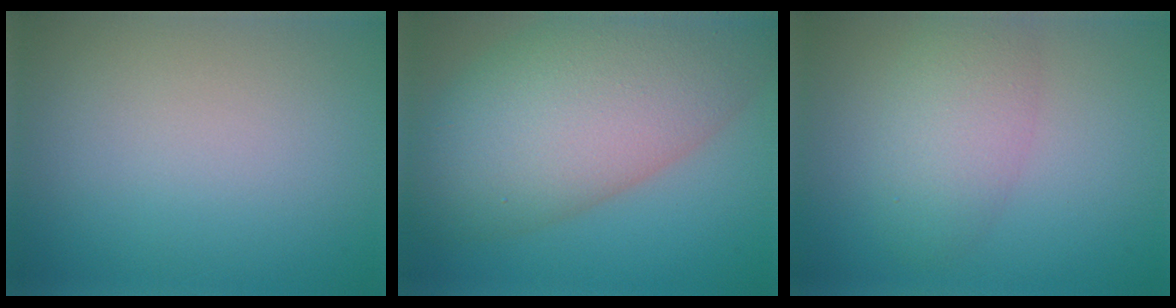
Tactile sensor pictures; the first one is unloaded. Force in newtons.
{"total": 13.2, "press": 13.2, "slide": 0.6}
{"total": 3.8, "press": 3.8, "slide": 0.2}